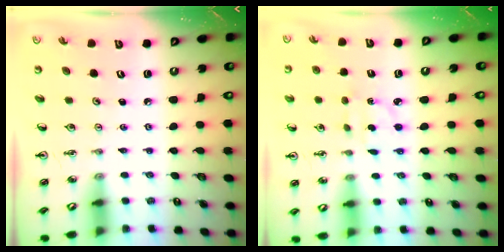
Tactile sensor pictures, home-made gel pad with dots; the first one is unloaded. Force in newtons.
{"total": 3.2, "press": 3.2, "slide": 0.5}